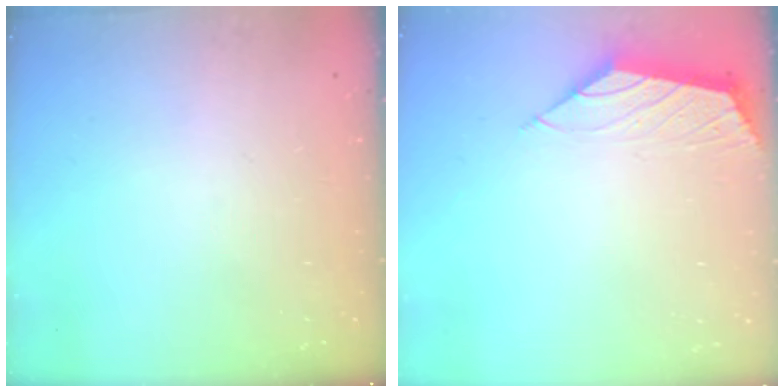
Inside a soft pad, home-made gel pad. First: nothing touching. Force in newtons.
{"total": 1.6, "press": 1.5, "slide": 0.5}